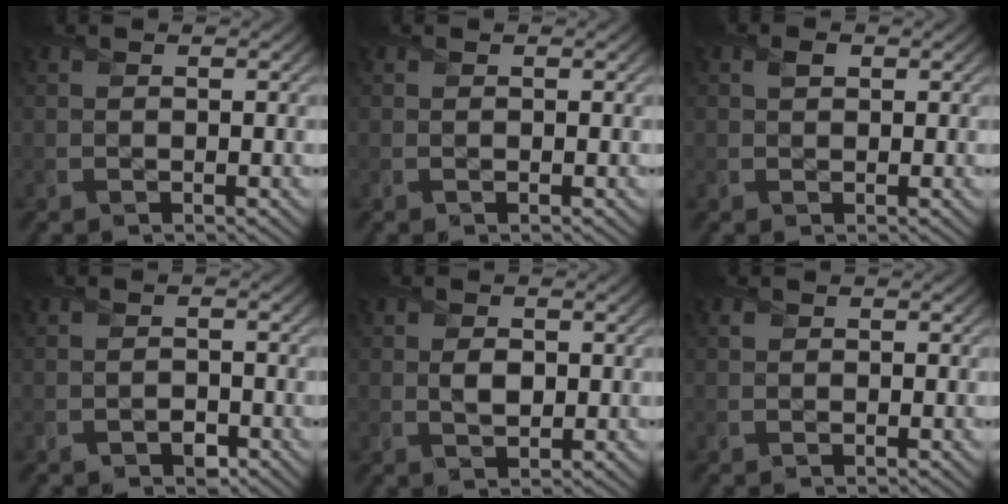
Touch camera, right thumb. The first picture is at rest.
{"total": 0.0}
{"total": 1.1, "force": [0.5, 0.8, 0.6], "torque": [-0.012, 0.000, 0.006]}
{"total": 1.8, "force": [-1.0, 1.3, 0.8], "torque": [-0.011, -0.004, -0.020]}
{"total": 2.2, "force": [0.3, 1.6, 1.5], "torque": [-0.031, -0.005, 0.005]}
{"total": 0.7, "force": [0.3, 0.7, 0.2], "torque": [-0.003, -0.003, 0.004]}